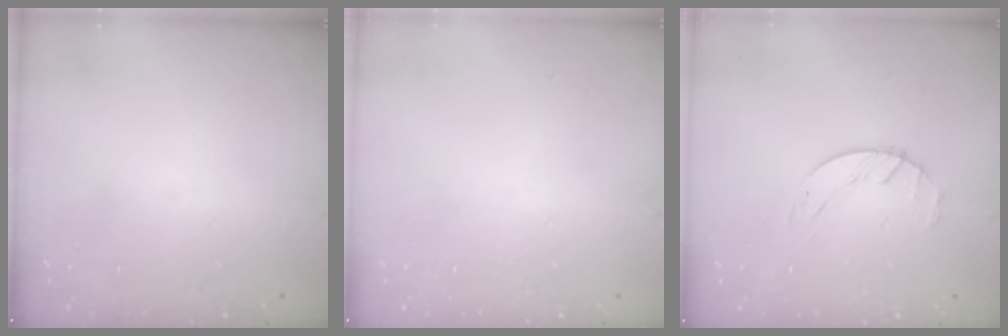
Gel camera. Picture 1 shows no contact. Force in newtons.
{"total": 0.0}
{"total": 1.6, "press": 1.6, "slide": 0.3}